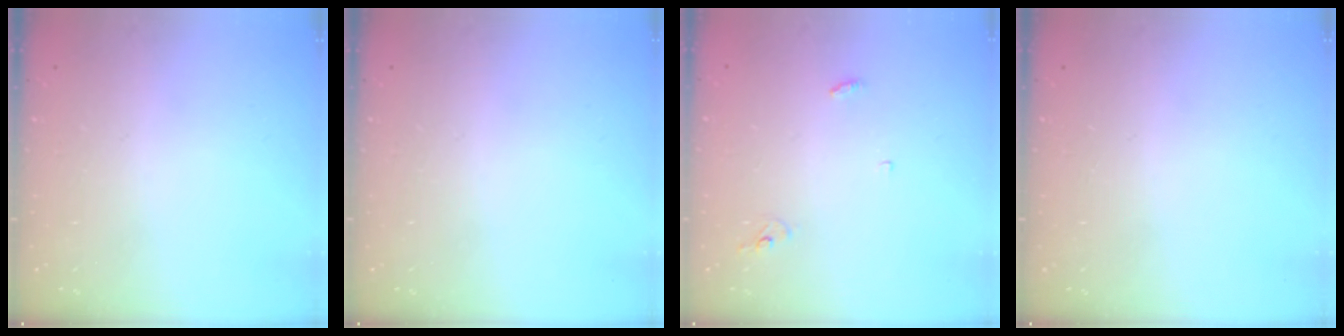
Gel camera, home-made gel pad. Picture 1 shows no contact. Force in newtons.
{"total": 0.0}
{"total": 2.9, "press": 2.9, "slide": 0.2}
{"total": 0.0}